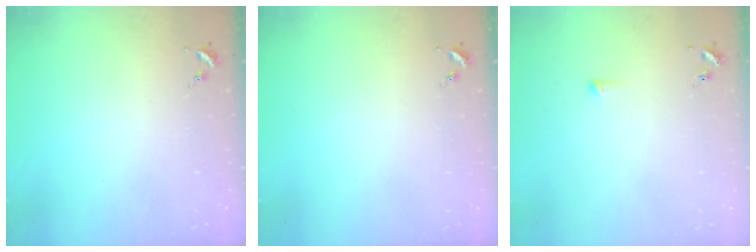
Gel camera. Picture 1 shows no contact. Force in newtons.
{"total": 0.0}
{"total": 3.6, "press": 3.6, "slide": 0.3}